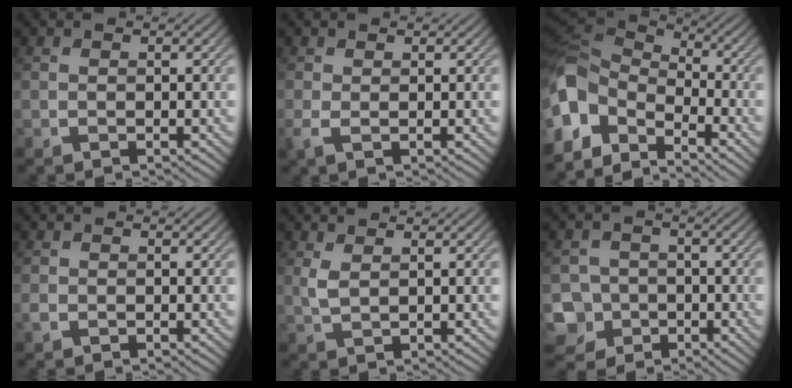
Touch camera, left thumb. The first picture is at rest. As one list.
[{"total": 1.4, "force": [-0.3, 0.5, 1.3], "torque": [-0.042, -0.007, -0.011]}, {"total": 9.7, "force": [-4.0, 6.1, 6.4], "torque": [-0.164, -0.003, -0.092]}, {"total": 0.6, "force": [-0.3, 0.5, 0.2], "torque": [-0.006, -0.002, -0.009]}, {"total": 2.0, "force": [1.2, 0.4, 1.5], "torque": [-0.045, 0.003, 0.026]}, {"total": 7.0, "force": [-3.3, 6.0, 1.5], "torque": [-0.044, -0.020, -0.080]}]